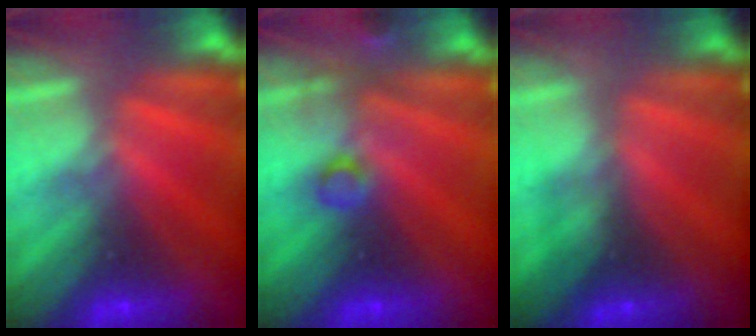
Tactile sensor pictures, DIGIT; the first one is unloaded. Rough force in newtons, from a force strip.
{"total": 2.9}
{"total": 2.0}